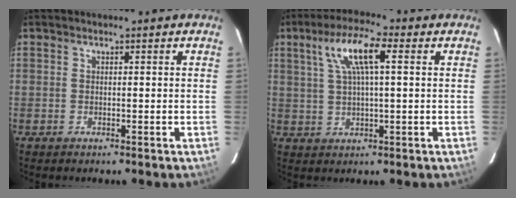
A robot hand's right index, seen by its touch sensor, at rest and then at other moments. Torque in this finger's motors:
{"motor_torque": [0.51, 0.34, 0.29, 0.13]}